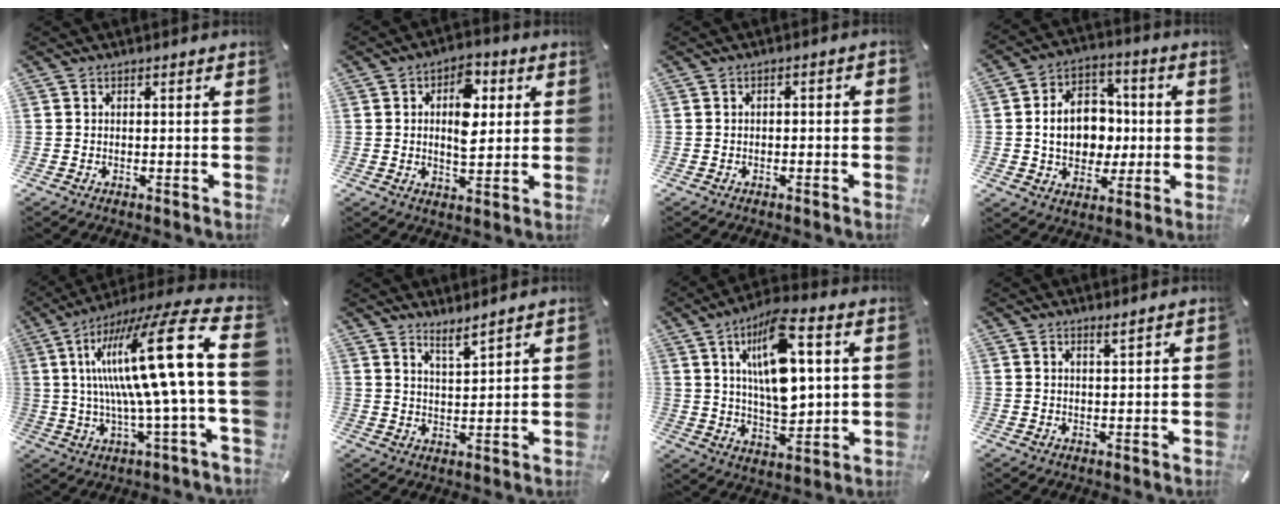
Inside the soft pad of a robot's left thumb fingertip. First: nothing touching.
{"total": 10.3, "force": [2.2, 6.4, 7.8], "torque": [-0.100, -0.005, 0.033]}
{"total": 1.7, "force": [-1.4, 0.8, 0.8], "torque": [-0.014, 0.008, -0.028]}
{"total": 13.1, "force": [-0.4, 10.8, 7.5], "torque": [-0.135, 0.017, -0.001]}
{"total": 25.0, "force": [3.7, 2.9, 24.5], "torque": [-0.467, -0.035, 0.038]}
{"total": 4.0, "force": [3.8, 0.1, 1.2], "torque": [-0.023, -0.028, 0.068]}
{"total": 16.3, "force": [4.9, 7.6, 13.5], "torque": [-0.248, -0.005, 0.079]}
{"total": 1.4, "force": [1.1, 0.1, 0.8], "torque": [-0.017, -0.001, 0.020]}